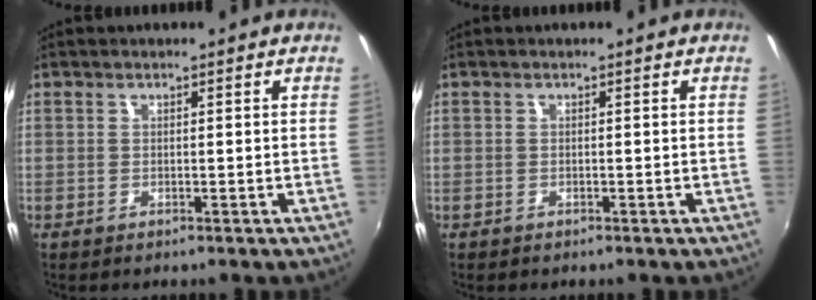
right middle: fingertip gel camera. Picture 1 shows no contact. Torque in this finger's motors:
{"motor_torque": [-0.32, 0.12, 0.05, 0.01]}